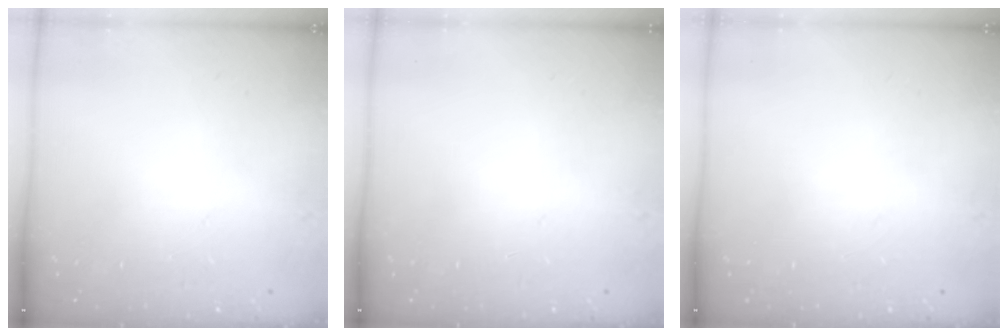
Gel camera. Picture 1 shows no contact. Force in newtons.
{"total": 0.0}
{"total": 0.0}